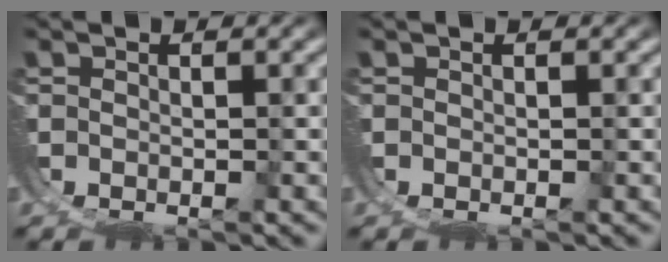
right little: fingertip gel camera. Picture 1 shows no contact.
{"total": 0.0}